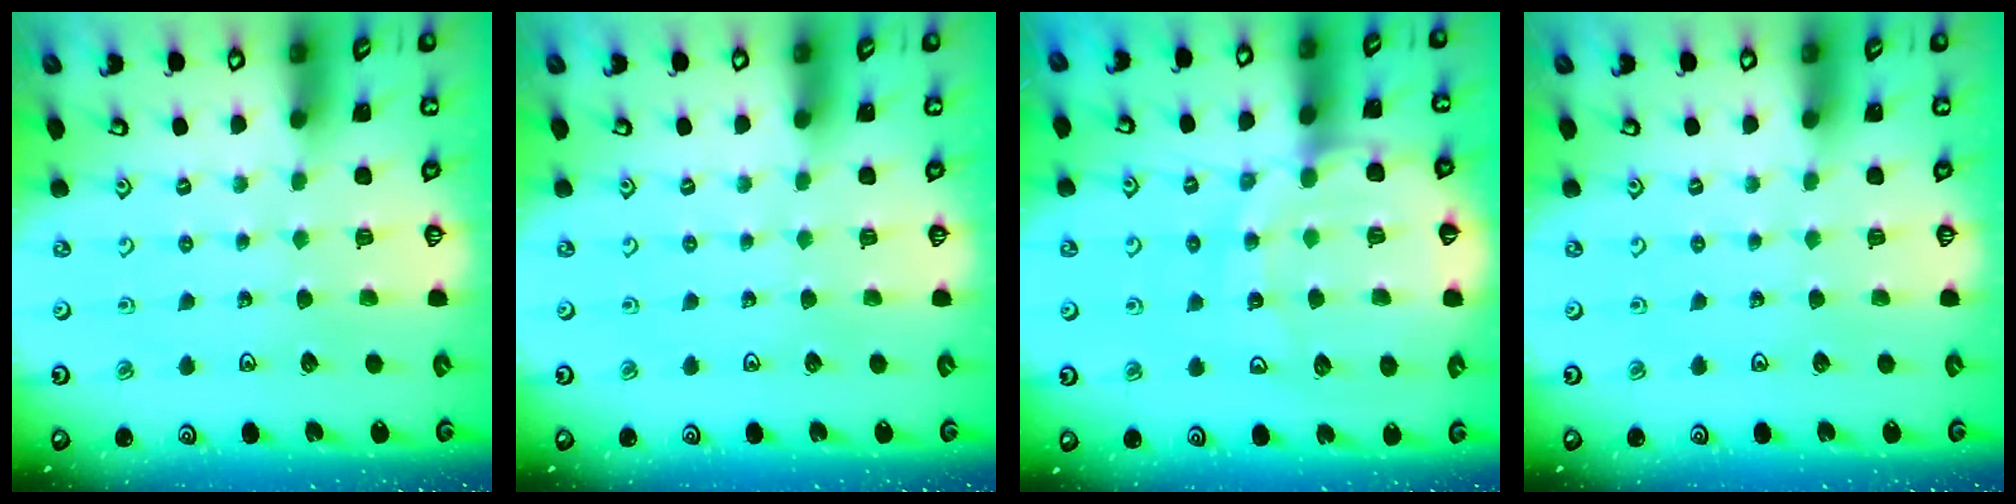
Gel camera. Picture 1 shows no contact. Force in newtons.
{"total": 0.0}
{"total": 13.7, "press": 13.6, "slide": 1.6}
{"total": 0.0}